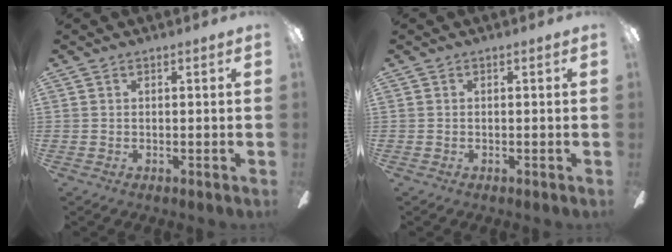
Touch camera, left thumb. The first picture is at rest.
{"total": 0.0}